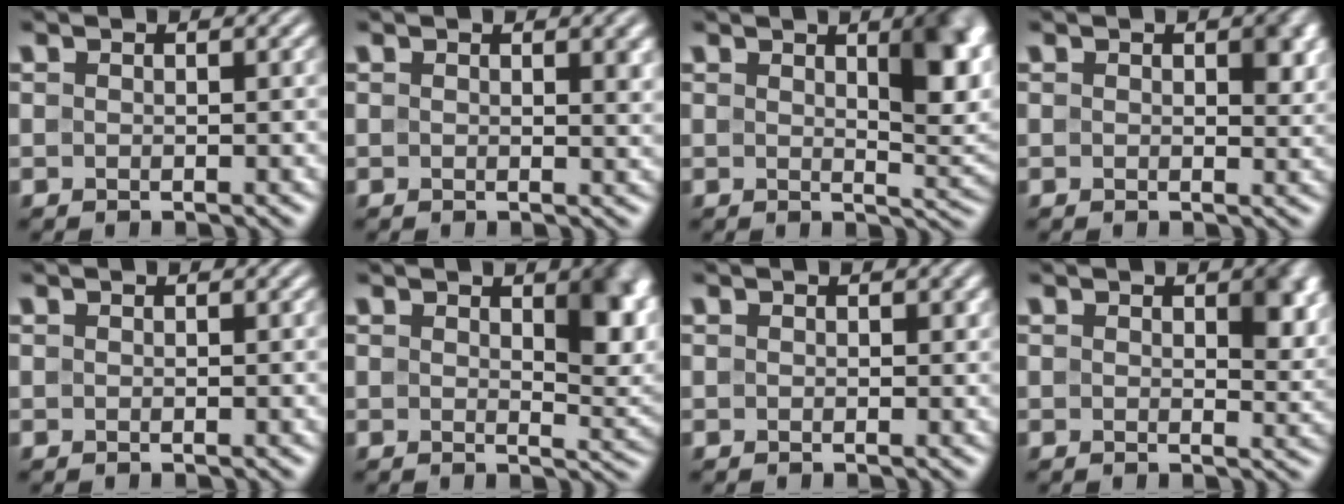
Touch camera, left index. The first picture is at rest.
{"total": 2.0, "force": [0.8, 0.6, 1.7], "torque": [-0.014, 0.001, 0.013]}
{"total": 6.5, "force": [2.2, 2.2, 5.7], "torque": [-0.062, -0.003, 0.038]}
{"total": 2.4, "force": [0.7, 1.3, 1.9], "torque": [-0.018, -0.004, 0.011]}
{"total": 0.0}
{"total": 5.4, "force": [1.7, 2.1, 4.6], "torque": [-0.053, -0.005, 0.032]}
{"total": 0.7, "force": [0.3, 0.5, 0.4], "torque": [-0.002, -0.001, 0.003]}
{"total": 3.4, "force": [1.0, 1.8, 2.7], "torque": [-0.034, -0.007, 0.019]}